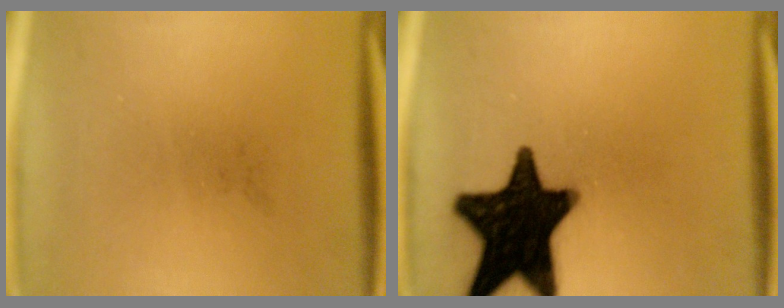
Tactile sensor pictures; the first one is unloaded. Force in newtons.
{"total": 19.3}